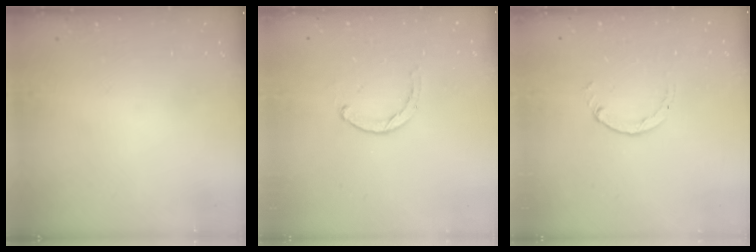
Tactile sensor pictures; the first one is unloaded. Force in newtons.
{"total": 0.6, "press": 0.6, "slide": 0.2}
{"total": 1.1, "press": 1.1, "slide": 0.2}